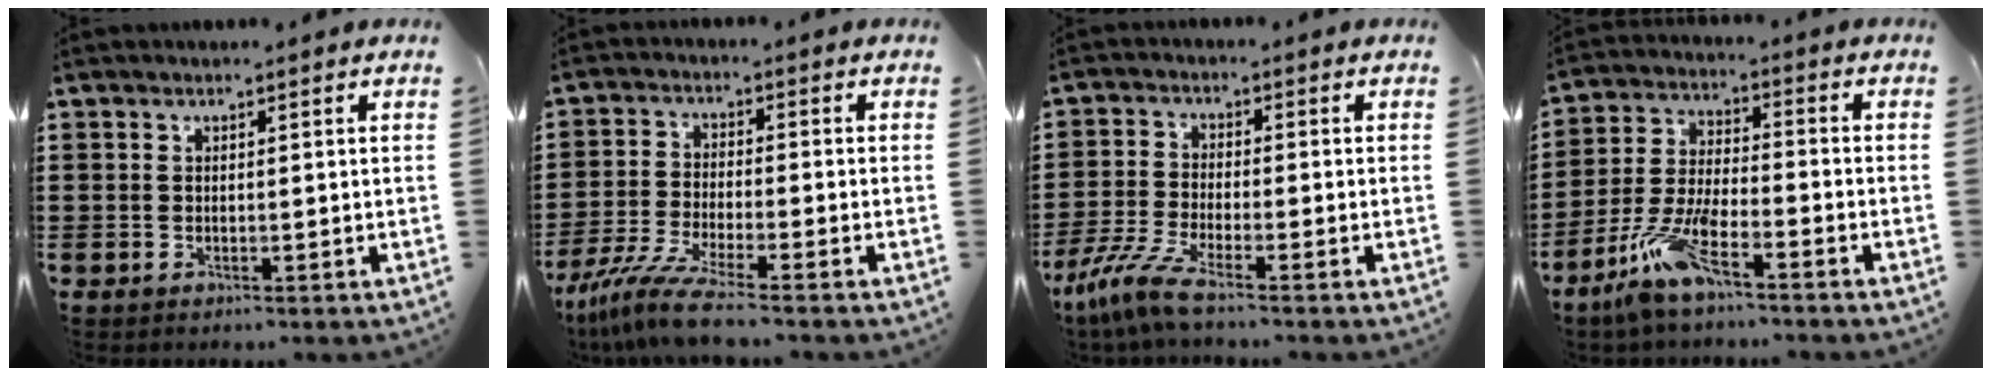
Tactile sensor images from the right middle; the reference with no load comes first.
{"total": 7.7, "force": [-6.3, 0.2, 4.5], "torque": [-0.108, -0.019, -0.123]}
{"total": 5.8, "force": [-4.4, 0.4, 3.8], "torque": [-0.106, -0.022, -0.091]}
{"total": 8.6, "force": [-5.9, 1.5, 6.2], "torque": [-0.153, -0.015, -0.118]}